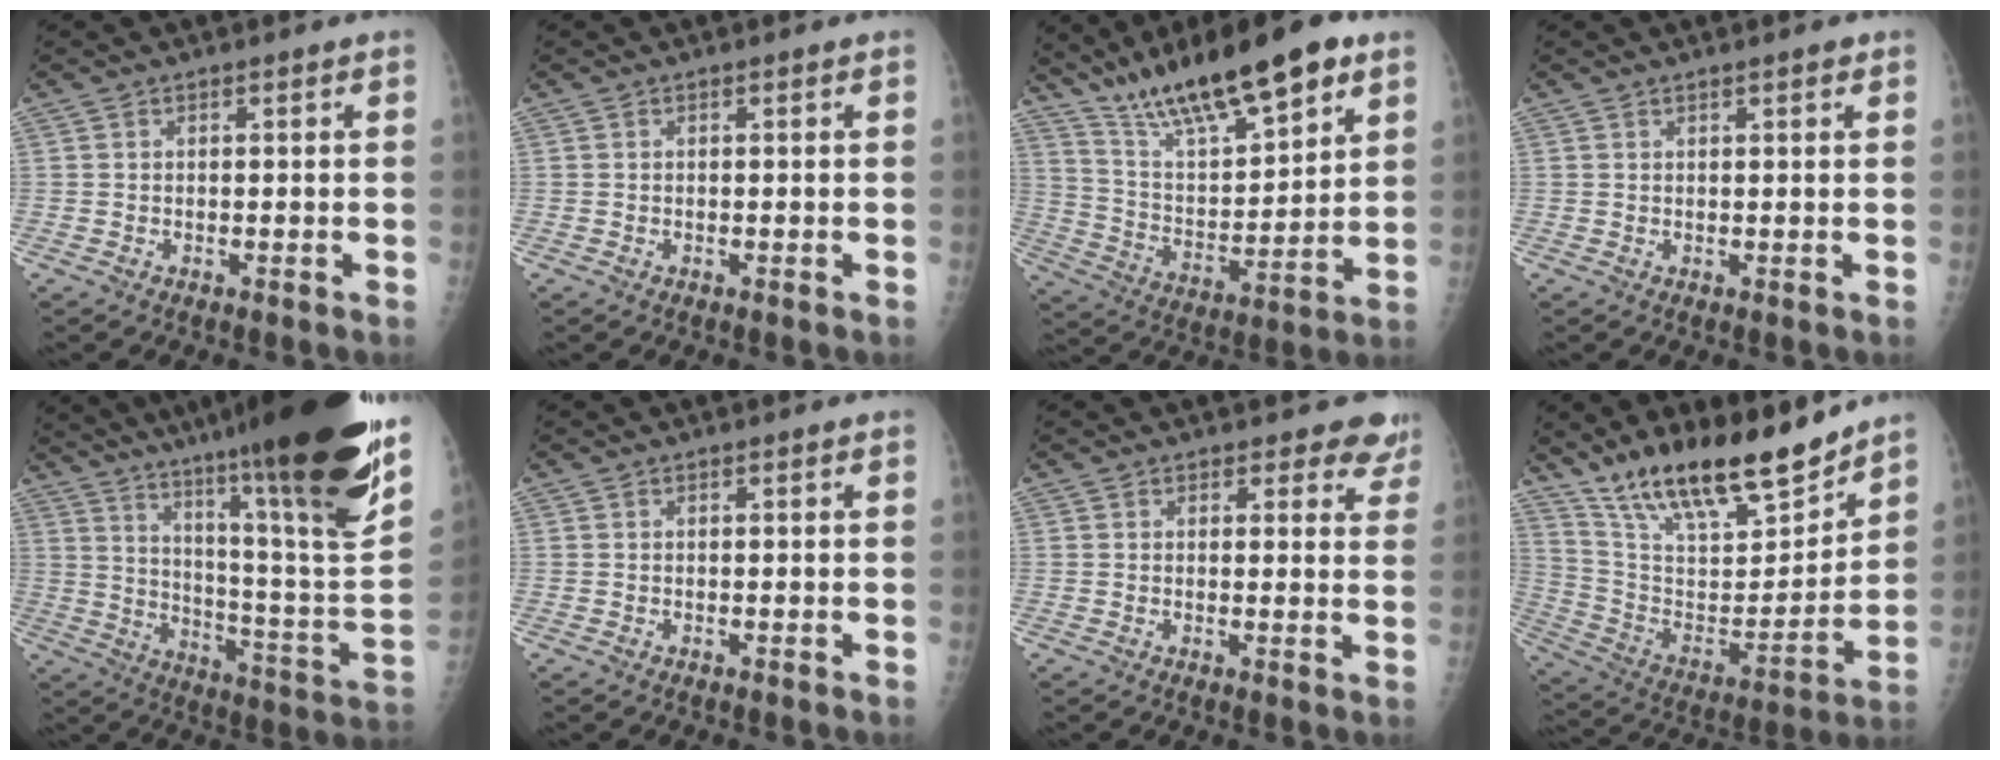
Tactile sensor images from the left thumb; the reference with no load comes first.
{"total": 0.0}
{"total": 21.4, "force": [14.4, 5.7, 14.7], "torque": [-0.222, -0.050, 0.254]}
{"total": 1.3, "force": [0.9, 0.4, 0.9], "torque": [-0.010, -0.002, 0.012]}
{"total": 33.5, "force": [24.1, 2.2, 23.2], "torque": [-0.309, -0.125, 0.353]}
{"total": 0.0}
{"total": 5.6, "force": [4.8, 2.7, 0.7], "torque": [0.038, -0.024, 0.037]}
{"total": 21.6, "force": [17.3, 6.1, 11.5], "torque": [-0.163, -0.086, 0.306]}